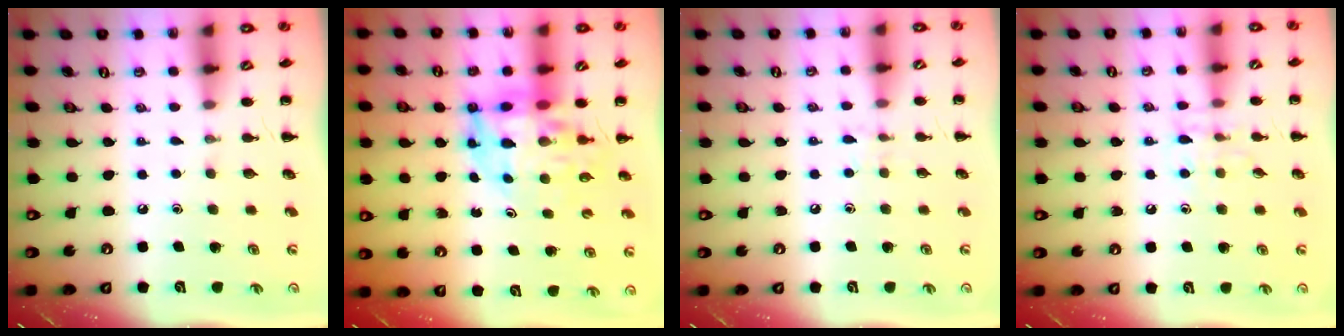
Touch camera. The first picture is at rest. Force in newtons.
{"total": 11.1, "press": 10.5, "slide": 3.6}
{"total": 4.9, "press": 4.6, "slide": 1.6}
{"total": 6.9, "press": 6.7, "slide": 1.4}